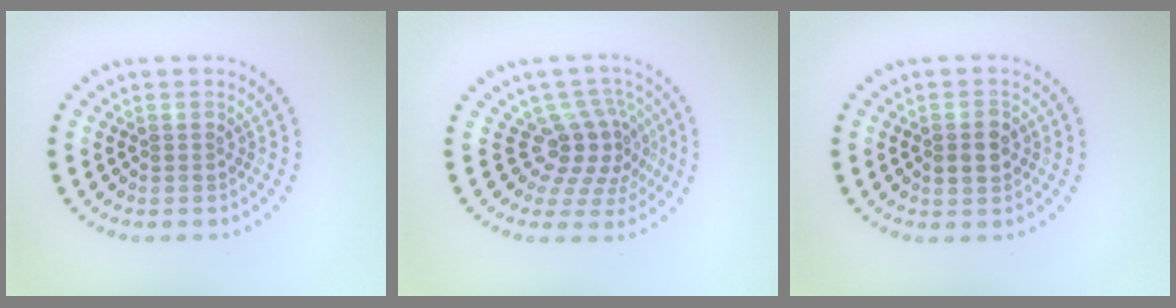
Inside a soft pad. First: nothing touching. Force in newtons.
{"total": 3.9, "press": 2.7, "slide": 2.8}
{"total": 2.5, "press": 2.5, "slide": 0.2}